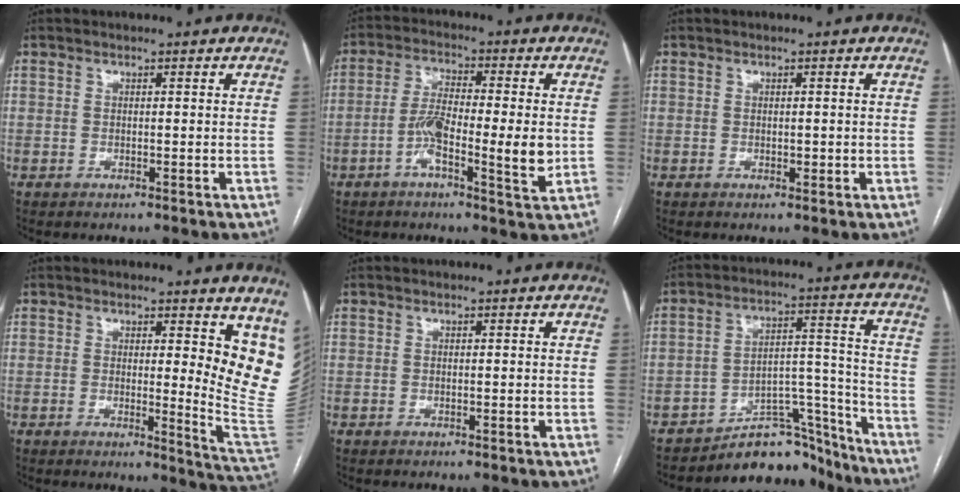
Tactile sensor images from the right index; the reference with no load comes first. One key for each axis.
{"total": 9.8, "fx": -2.0, "fy": 1.6, "fz": 9.4, "tx": -0.167, "ty": 0.001, "tz": -0.040}
{"total": 1.1, "fx": -0.1, "fy": 0.7, "fz": 0.8, "tx": -0.010, "ty": -0.001, "tz": 0.001}
{"total": 10.6, "fx": 5.3, "fy": 1.9, "fz": 9.0, "tx": -0.093, "ty": -0.035, "tz": 0.041}
{"total": 0.0}
{"total": 12.3, "fx": -11.5, "fy": 4.2, "fz": 1.5, "tx": 0.003, "ty": 0.072, "tz": -0.174}